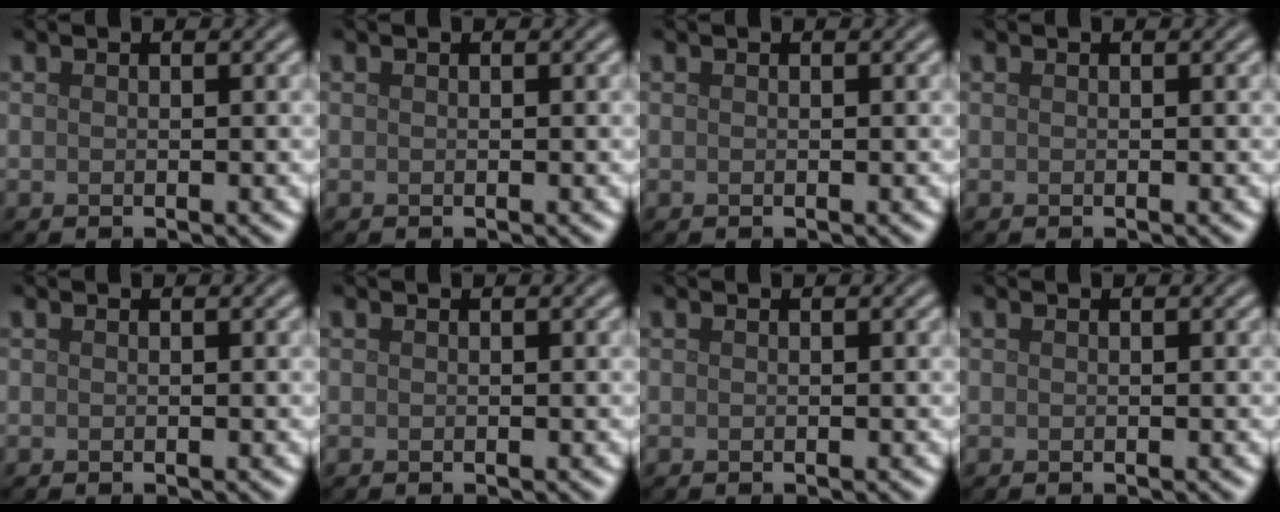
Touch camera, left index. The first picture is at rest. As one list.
[{"total": 0.0}, {"total": 0.0}, {"total": 0.0}, {"total": 0.0}, {"total": 0.0}, {"total": 0.0}, {"total": 0.0}]